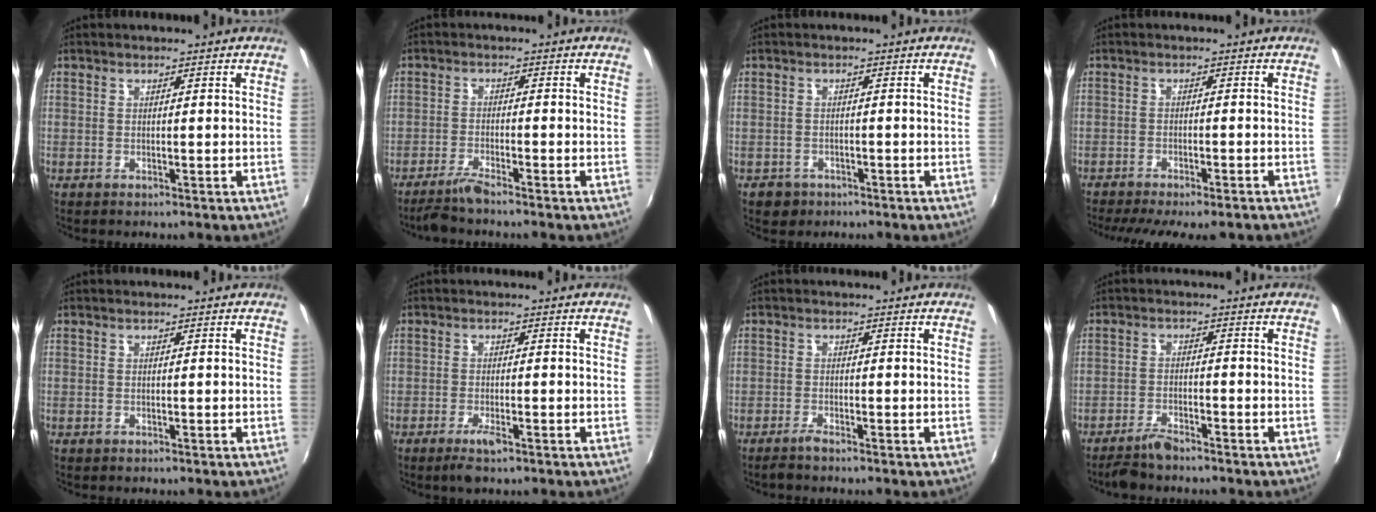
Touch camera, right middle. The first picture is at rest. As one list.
[{"total": 3.9, "force": [-3.5, -0.2, 1.9], "torque": [-0.057, -0.008, -0.070]}, {"total": 3.1, "force": [-1.7, 2.4, 0.7], "torque": [-0.024, -0.002, -0.024]}, {"total": 11.2, "force": [-9.4, 2.2, 5.6], "torque": [-0.120, -0.033, -0.138]}, {"total": 0.0}, {"total": 3.1, "force": [-2.0, 0.6, 2.3], "torque": [-0.053, -0.008, -0.038]}, {"total": 1.6, "force": [-1.4, 0.0, 0.7], "torque": [-0.021, -0.003, -0.029]}, {"total": 4.2, "force": [-3.8, 0.9, 1.7], "torque": [-0.050, -0.005, -0.073]}]